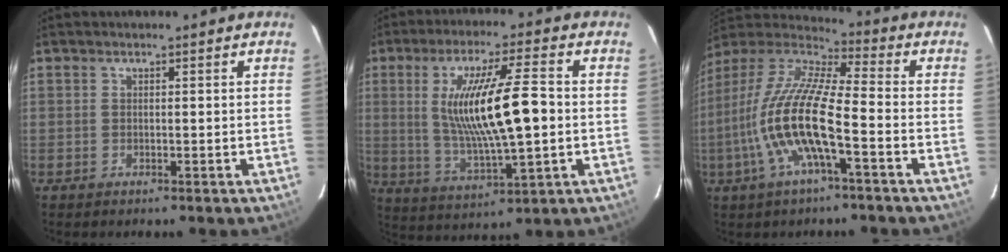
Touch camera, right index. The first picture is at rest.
{"total": 15.7, "force": [0.5, 2.8, 15.5], "torque": [-0.283, -0.011, 0.025]}
{"total": 16.2, "force": [-4.9, 3.2, 15.1], "torque": [-0.295, -0.010, -0.100]}